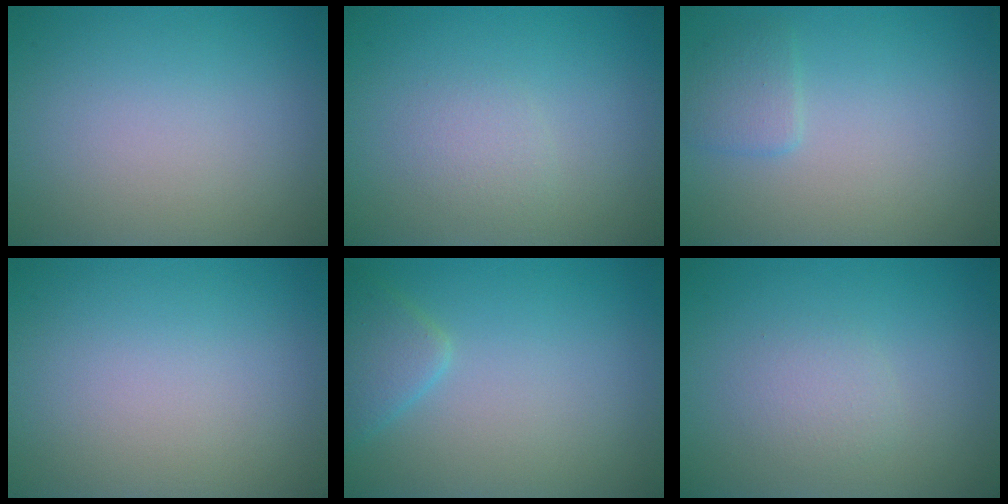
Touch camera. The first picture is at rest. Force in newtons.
{"total": 1.3, "press": 1.3, "slide": 0.2}
{"total": 1.6, "press": 1.6, "slide": 0.1}
{"total": 0.0}
{"total": 2.3, "press": 2.3, "slide": 0.1}
{"total": 1.5, "press": 1.5, "slide": 0.0}